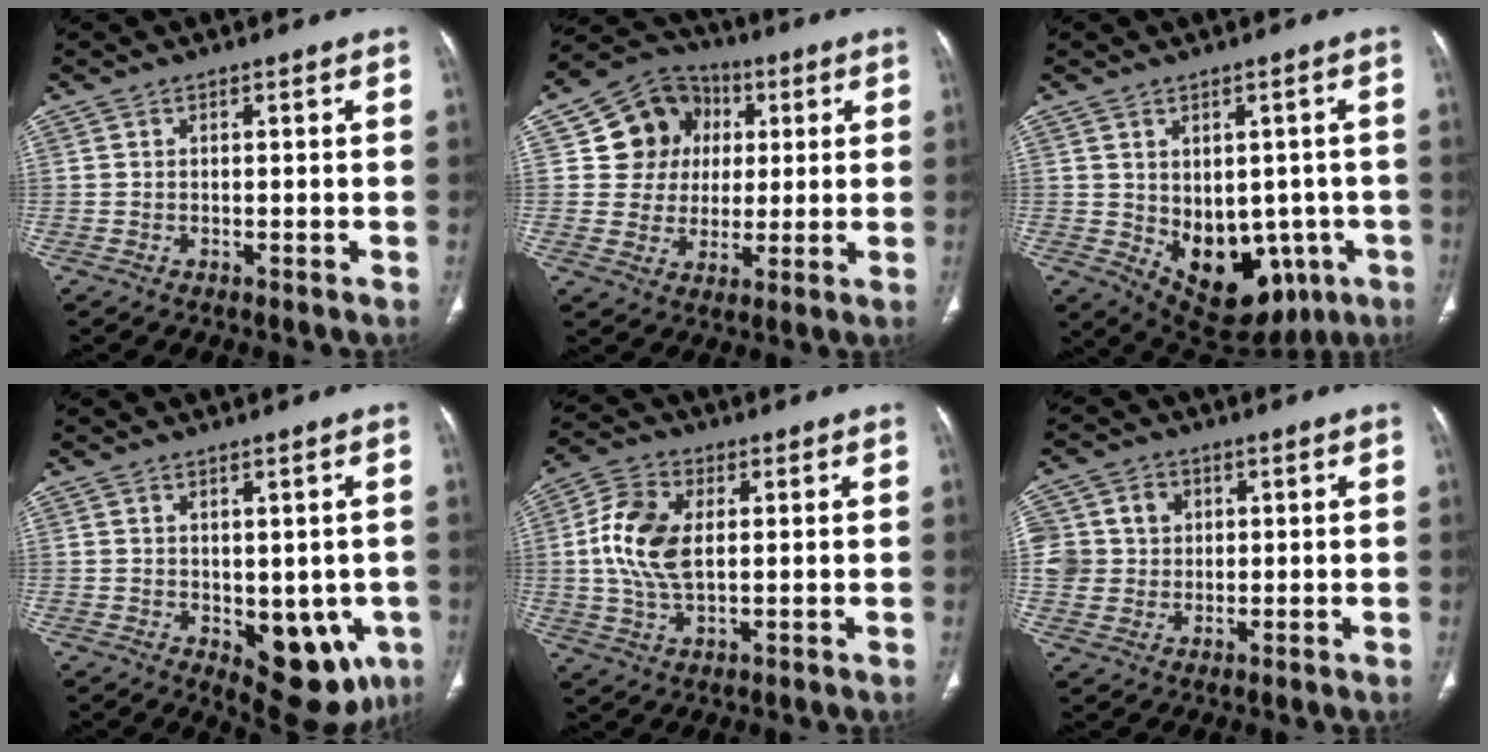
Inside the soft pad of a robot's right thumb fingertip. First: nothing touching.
{"total": 12.6, "force": [2.9, 11.6, 4.1], "torque": [-0.026, 0.009, 0.049]}
{"total": 15.2, "force": [-3.9, 10.3, 10.5], "torque": [-0.114, 0.005, -0.023]}
{"total": 11.6, "force": [-3.1, 6.2, 9.2], "torque": [-0.071, -0.008, -0.022]}
{"total": 11.1, "force": [1.4, 6.5, 8.9], "torque": [-0.184, 0.004, 0.025]}
{"total": 9.7, "force": [1.9, 8.9, 3.4], "torque": [-0.048, 0.012, 0.041]}